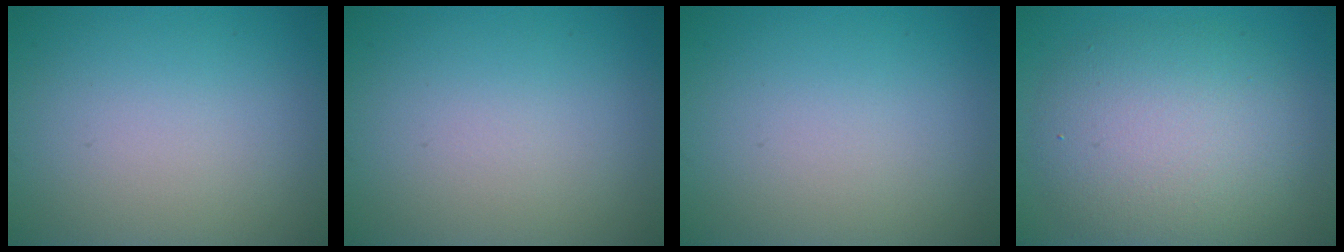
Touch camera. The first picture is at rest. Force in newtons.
{"total": 0.0}
{"total": 0.0}
{"total": 7.5, "press": 7.5, "slide": 0.3}